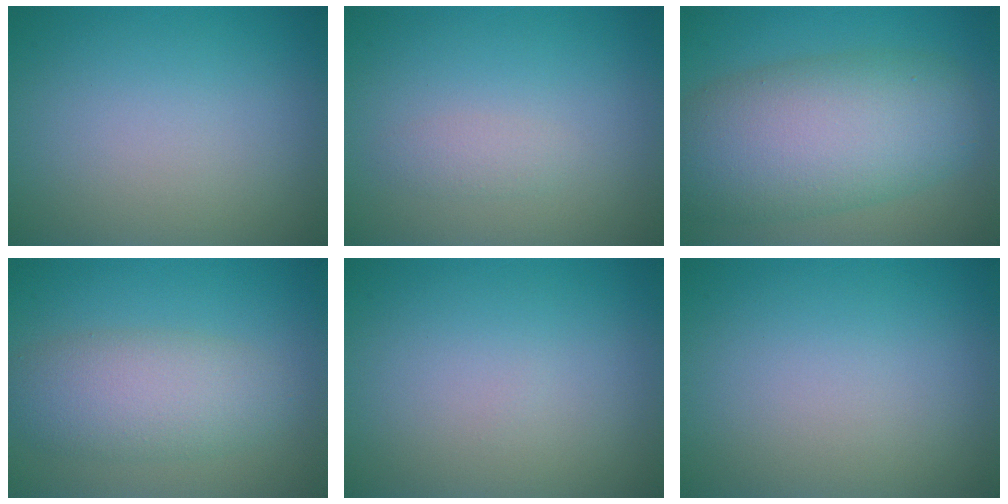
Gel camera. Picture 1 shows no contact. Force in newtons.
{"total": 1.1, "press": 1.1, "slide": 0.1}
{"total": 10.2, "press": 10.1, "slide": 0.2}
{"total": 5.1, "press": 5.1, "slide": 0.1}
{"total": 0.0}
{"total": 0.0}